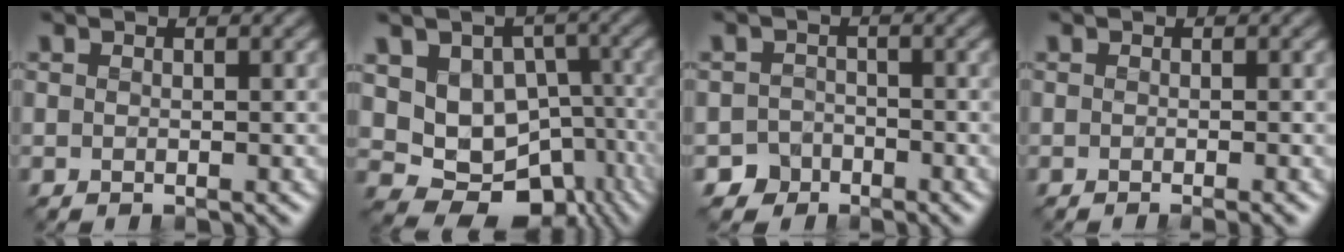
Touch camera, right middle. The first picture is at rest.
{"total": 10.1, "force": [-1.2, 7.9, 6.2], "torque": [-0.082, -0.011, -0.006]}
{"total": 2.6, "force": [-1.9, 1.8, -0.2], "torque": [0.018, 0.004, -0.034]}
{"total": 0.5, "force": [-0.3, -0.2, 0.4], "torque": [-0.008, -0.005, -0.005]}